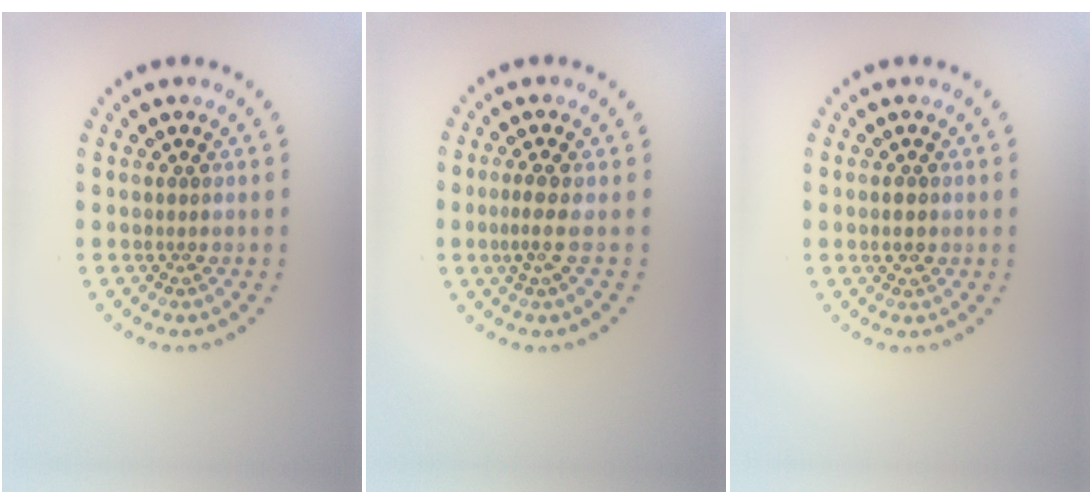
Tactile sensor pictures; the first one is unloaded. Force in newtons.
{"total": 2.0, "press": 1.4, "slide": 1.5}
{"total": 1.2, "press": 1.2, "slide": 0.0}